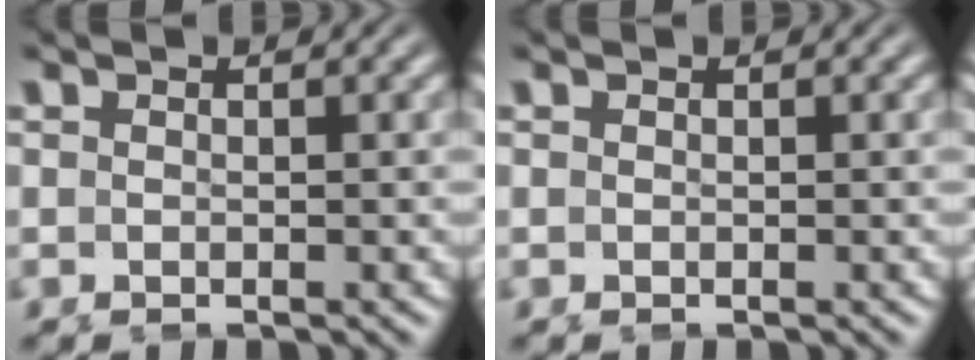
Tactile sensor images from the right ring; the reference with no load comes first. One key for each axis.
{"total": 0.0}